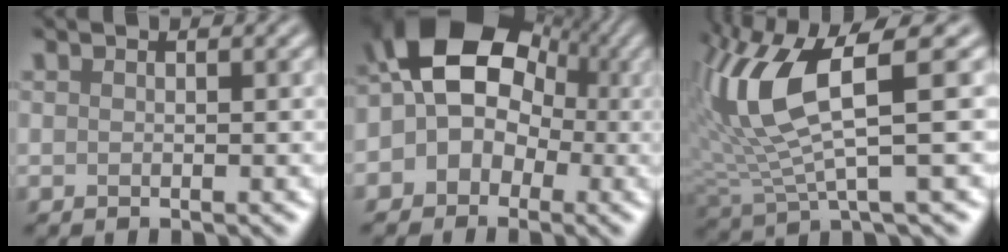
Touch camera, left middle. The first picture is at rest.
{"total": 14.4, "force": [2.0, 11.8, 8.0], "torque": [-0.125, 0.059, -0.014]}
{"total": 8.8, "force": [2.0, 2.7, 8.2], "torque": [-0.189, -0.005, 0.039]}